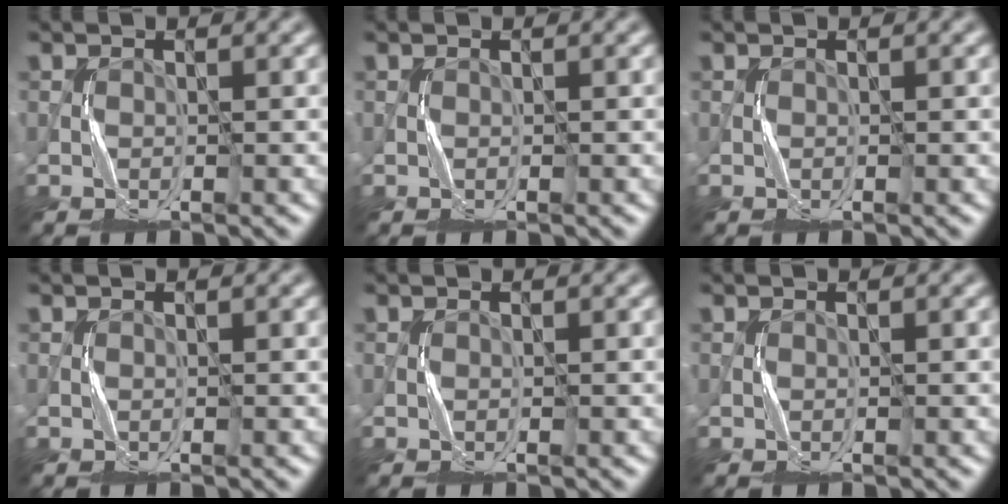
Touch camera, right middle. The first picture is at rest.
{"total": 0.0}
{"total": 0.0}
{"total": 0.0}
{"total": 0.0}
{"total": 0.0}